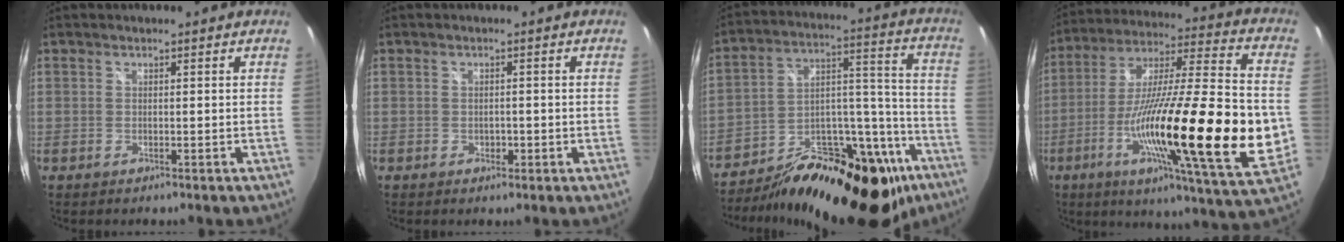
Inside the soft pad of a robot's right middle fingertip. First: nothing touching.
{"total": 1.9, "force": [-0.5, 1.3, 1.3], "torque": [-0.019, -0.002, -0.007]}
{"total": 30.1, "force": [-19.4, 14.0, 18.2], "torque": [-0.264, 0.036, -0.269]}
{"total": 31.4, "force": [-7.5, 4.0, 30.2], "torque": [-0.506, -0.052, -0.122]}